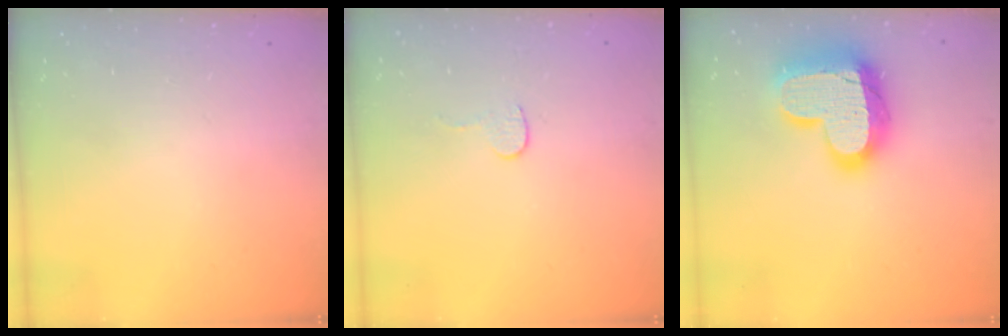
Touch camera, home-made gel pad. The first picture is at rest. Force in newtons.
{"total": 4.7, "press": 4.7, "slide": 0.4}
{"total": 21.1, "press": 21.0, "slide": 1.5}